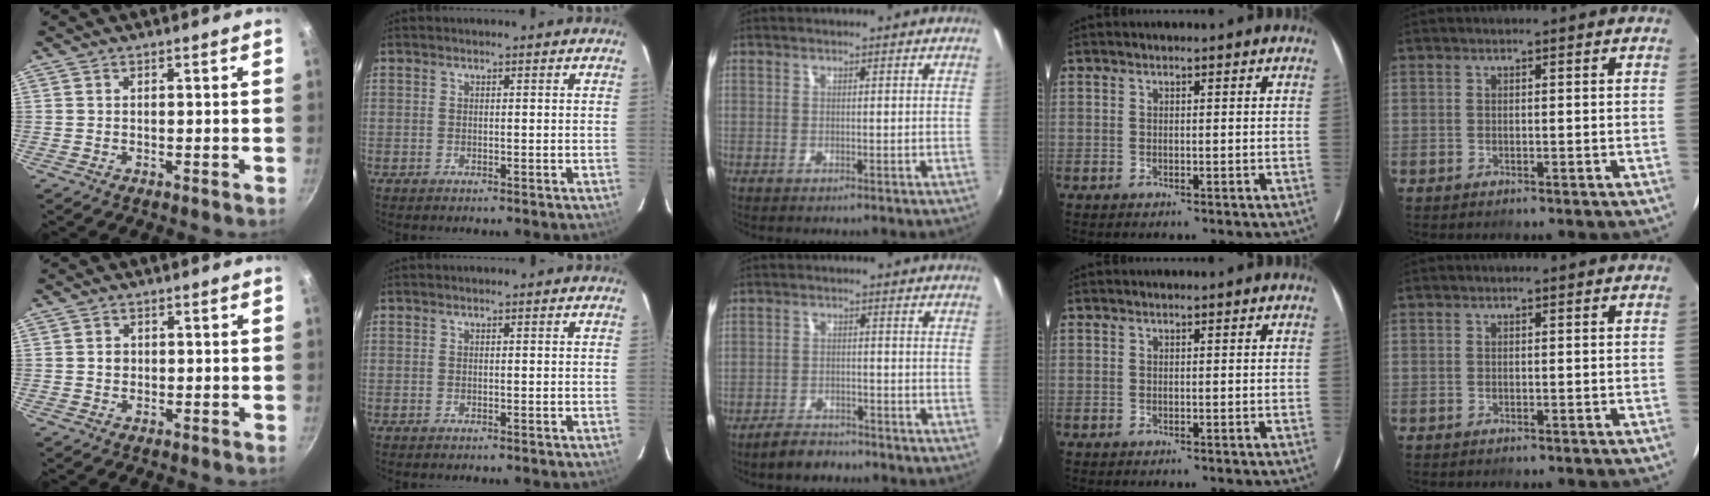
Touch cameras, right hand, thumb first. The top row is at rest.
{"thumb": {"total": 1.6, "force": [0.0, 1.5, 0.7], "torque": [-0.005, 0.006, 0.000]}, "middle": {"total": 4.2, "force": [-3.6, 1.6, 1.3], "torque": [-0.039, 0.006, -0.059]}}